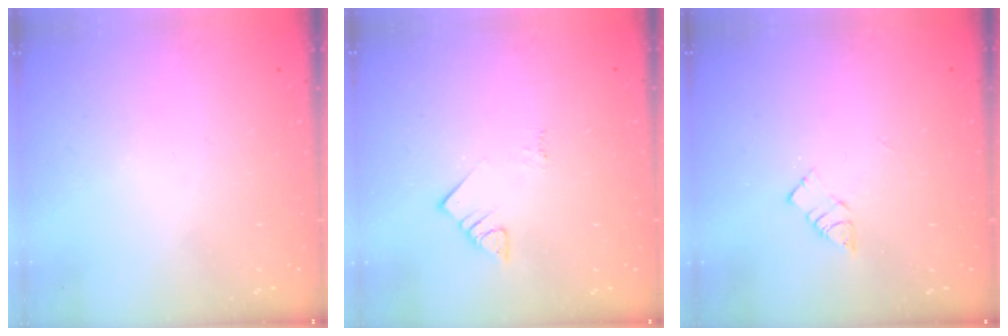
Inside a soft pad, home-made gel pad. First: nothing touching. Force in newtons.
{"total": 3.3, "press": 3.3, "slide": 0.4}
{"total": 5.1, "press": 5.1, "slide": 0.2}